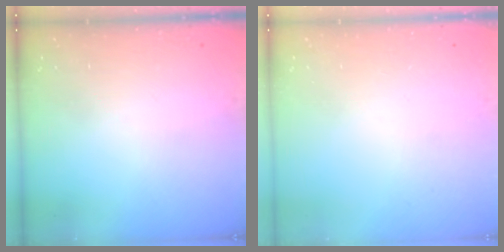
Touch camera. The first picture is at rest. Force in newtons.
{"total": 0.0}